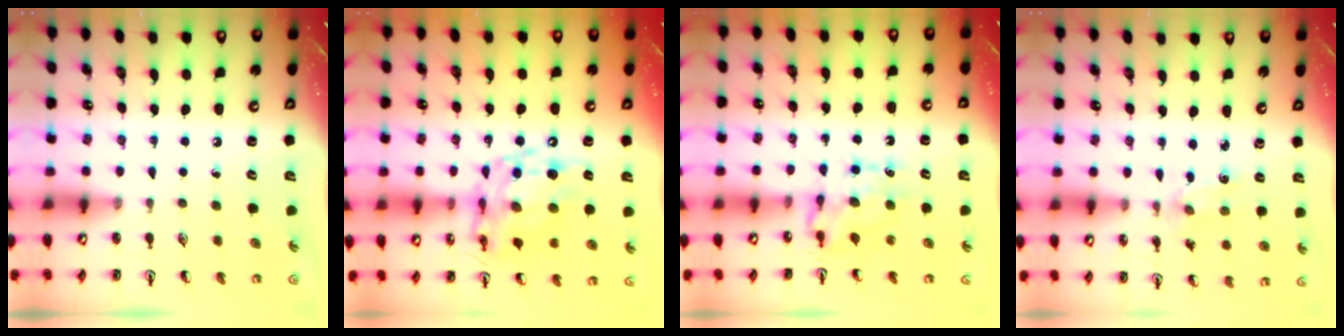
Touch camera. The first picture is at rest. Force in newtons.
{"total": 14.2, "press": 14.1, "slide": 1.3}
{"total": 7.5, "press": 7.4, "slide": 0.7}
{"total": 1.8, "press": 1.8, "slide": 0.3}